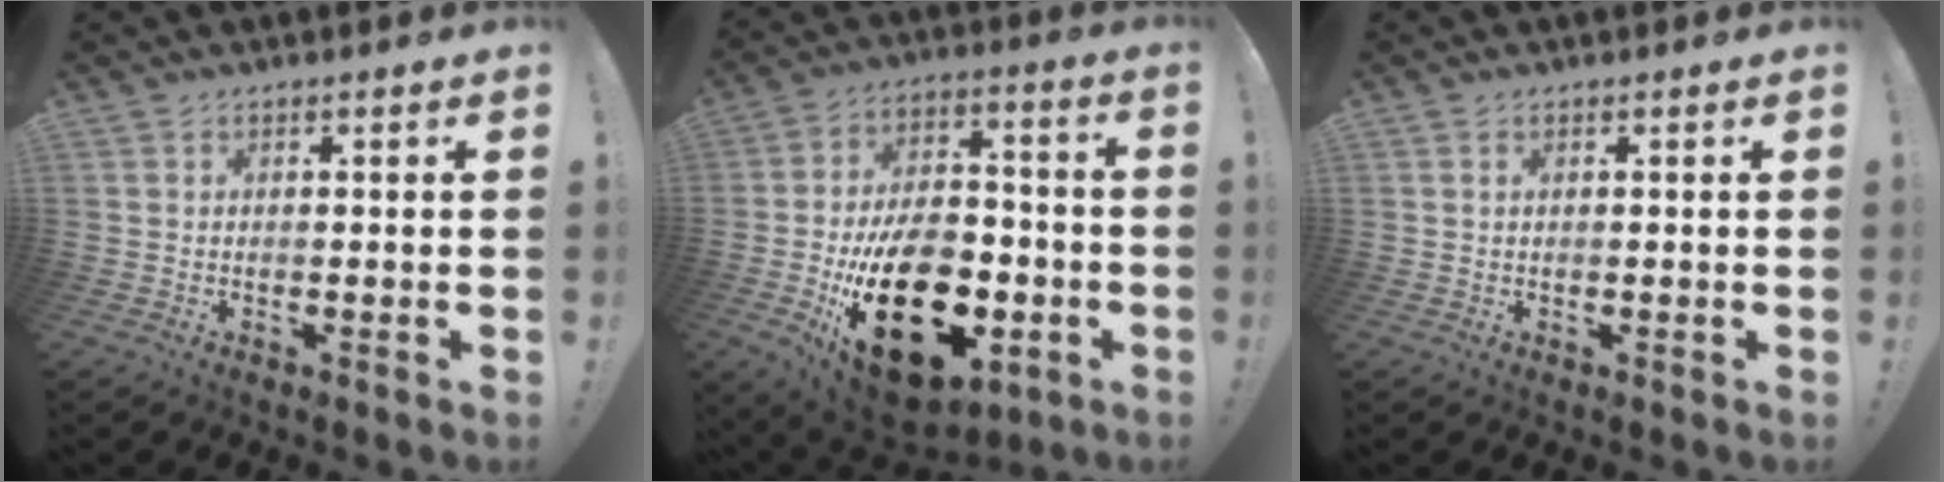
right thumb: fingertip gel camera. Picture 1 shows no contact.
{"total": 27.2, "force": [-8.3, 16.5, 20.0], "torque": [-0.328, 0.049, -0.114]}
{"total": 0.5, "force": [0.3, 0.3, 0.3], "torque": [-0.008, 0.002, 0.005]}